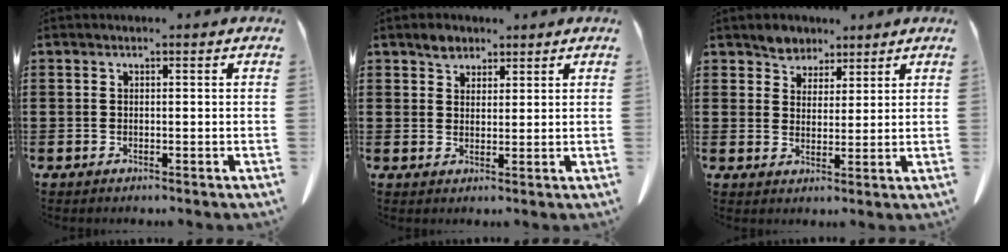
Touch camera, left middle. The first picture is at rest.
{"total": 2.8, "force": [2.1, 1.6, 0.8], "torque": [-0.013, 0.002, 0.040]}
{"total": 3.8, "force": [3.2, 2.1, 0.1], "torque": [-0.019, 0.002, 0.063]}